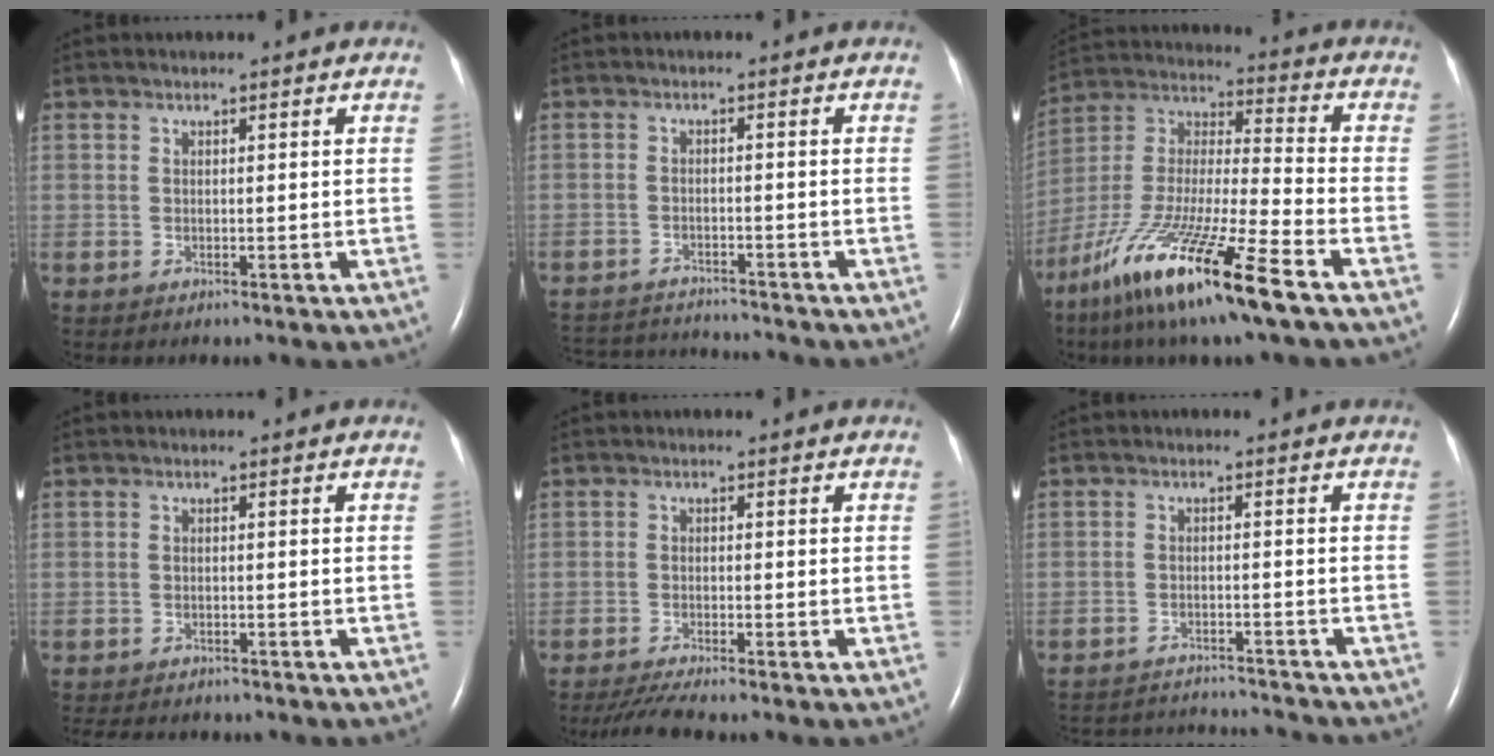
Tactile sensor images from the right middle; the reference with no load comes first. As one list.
[{"total": 11.3, "force": [-10.9, 1.3, 2.7], "torque": [-0.061, -0.004, -0.163]}, {"total": 21.2, "force": [-12.7, 1.6, 16.8], "torque": [-0.353, -0.048, -0.233]}, {"total": 8.0, "force": [-7.0, 2.5, 2.9], "torque": [-0.048, -0.005, -0.095]}, {"total": 4.2, "force": [-3.6, -0.6, 2.0], "torque": [-0.040, -0.016, -0.066]}, {"total": 14.7, "force": [-14.1, 1.4, 3.7], "torque": [-0.082, -0.010, -0.195]}]